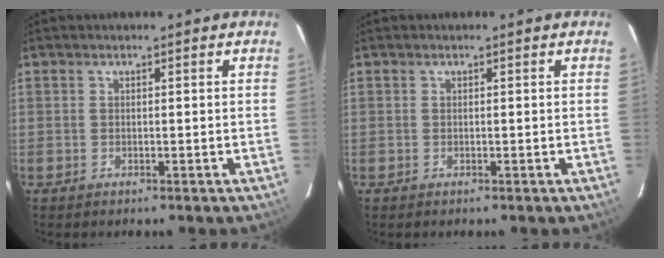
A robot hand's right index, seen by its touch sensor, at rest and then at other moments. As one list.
[{"total": 0.0}]